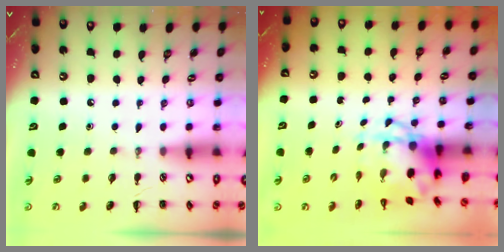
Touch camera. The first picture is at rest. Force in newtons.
{"total": 4.4, "press": 4.3, "slide": 1.1}